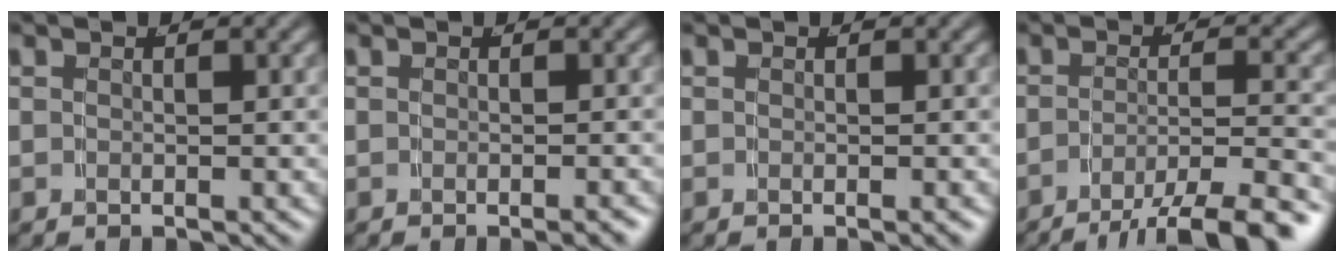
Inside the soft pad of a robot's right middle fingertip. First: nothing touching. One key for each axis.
{"total": 1.3, "fx": -1.0, "fy": 0.1, "fz": 0.9, "tx": -0.008, "ty": 0.002, "tz": -0.016}
{"total": 0.7, "fx": -0.4, "fy": 0.0, "fz": 0.6, "tx": -0.006, "ty": 0.001, "tz": -0.006}
{"total": 8.3, "fx": -6.1, "fy": 2.4, "fz": 5.1, "tx": -0.067, "ty": -0.019, "tz": -0.080}